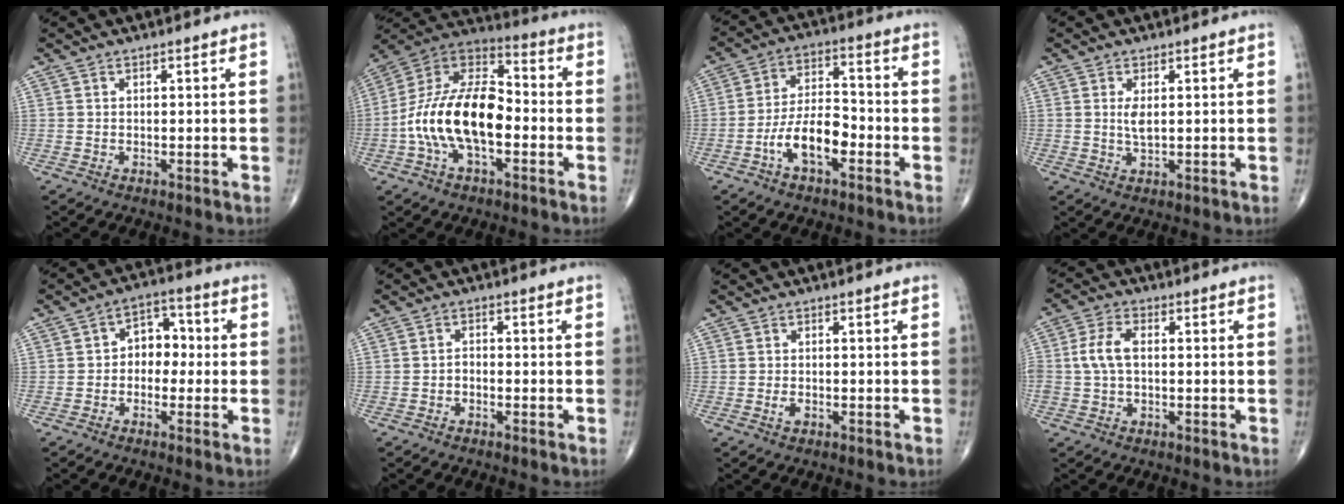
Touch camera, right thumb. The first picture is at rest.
{"total": 19.0, "force": [-3.7, 10.0, 15.7], "torque": [-0.284, 0.040, -0.073]}
{"total": 10.1, "force": [-4.2, 4.7, 7.8], "torque": [-0.137, 0.037, -0.080]}
{"total": 2.6, "force": [0.5, 0.9, 2.3], "torque": [-0.047, -0.006, 0.012]}
{"total": 6.6, "force": [-0.4, 5.0, 4.3], "torque": [-0.029, 0.027, -0.022]}
{"total": 1.4, "force": [-0.8, 0.8, 0.7], "torque": [-0.008, 0.007, -0.019]}
{"total": 1.3, "force": [-0.6, 0.7, 0.9], "torque": [-0.018, 0.001, -0.012]}
{"total": 5.8, "force": [0.1, 3.4, 4.6], "torque": [-0.106, 0.015, -0.002]}